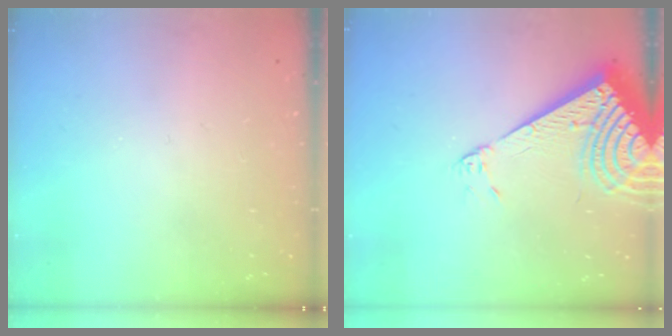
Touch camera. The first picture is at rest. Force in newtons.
{"total": 13.1, "press": 13.0, "slide": 2.1}